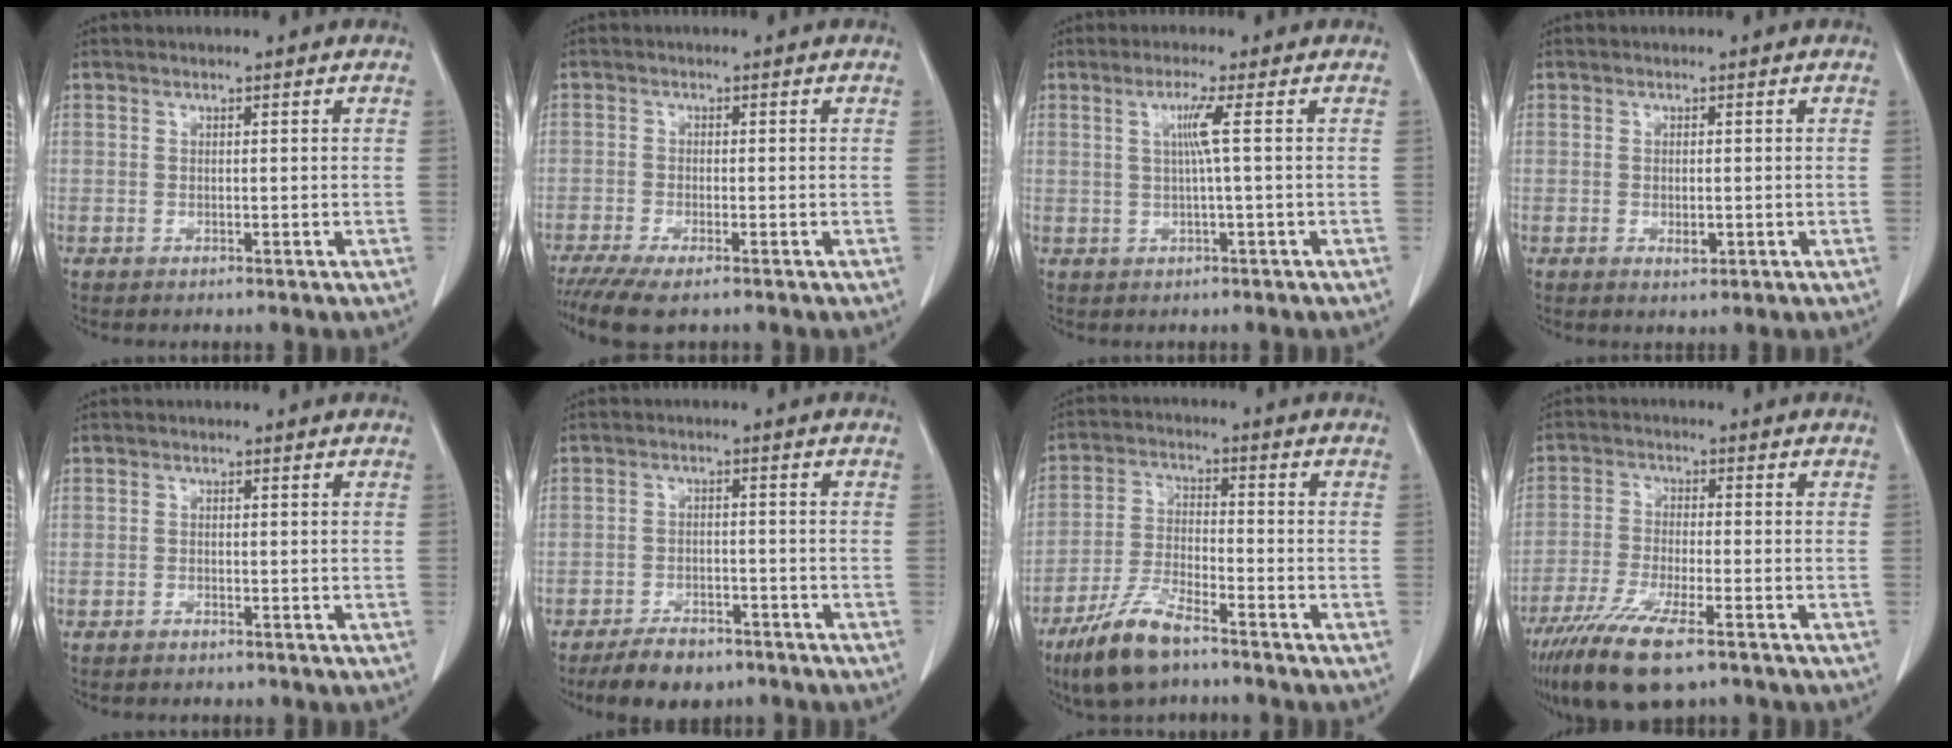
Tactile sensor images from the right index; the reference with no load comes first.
{"total": 6.0, "force": [-4.4, 1.2, 3.9], "torque": [-0.066, -0.014, -0.071]}
{"total": 3.3, "force": [0.6, -1.0, 3.1], "torque": [-0.063, 0.002, 0.013]}
{"total": 1.9, "force": [-0.4, 0.9, 1.6], "torque": [-0.027, -0.003, 0.000]}
{"total": 0.9, "force": [-0.8, 0.4, 0.1], "torque": [-0.006, 0.000, -0.012]}
{"total": 6.3, "force": [-5.4, 3.0, 1.3], "torque": [-0.019, 0.002, -0.080]}
{"total": 9.7, "force": [-7.0, 2.3, 6.3], "torque": [-0.135, -0.019, -0.135]}
{"total": 11.7, "force": [-7.9, 2.2, 8.3], "torque": [-0.152, -0.029, -0.133]}